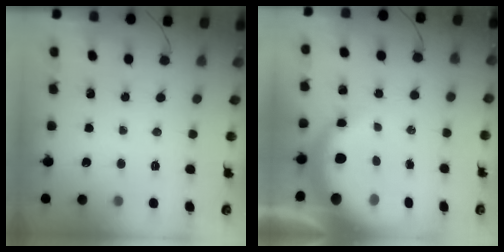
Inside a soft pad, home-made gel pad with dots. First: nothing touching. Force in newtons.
{"total": 9.0, "press": 8.7, "slide": 2.1}